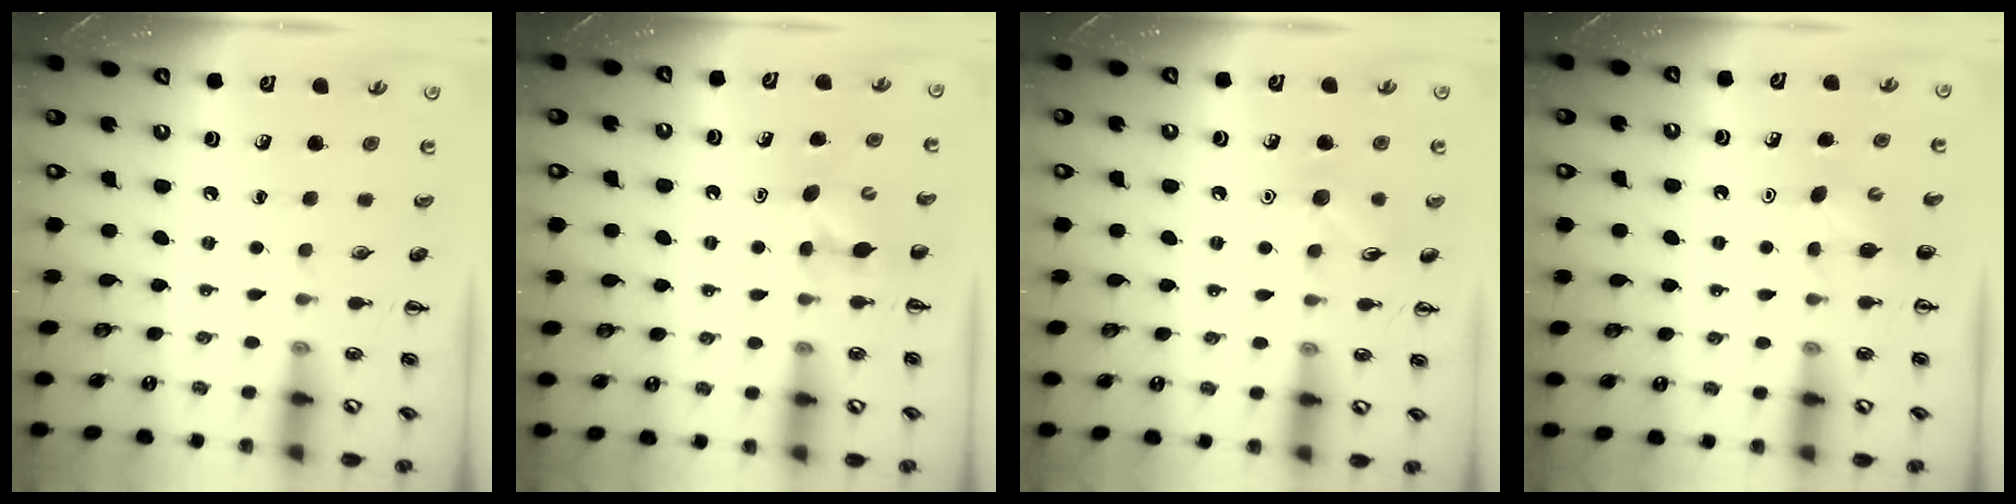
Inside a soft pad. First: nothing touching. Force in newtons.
{"total": 4.6, "press": 4.4, "slide": 1.3}
{"total": 7.3, "press": 7.2, "slide": 1.0}
{"total": 2.7, "press": 2.6, "slide": 0.7}